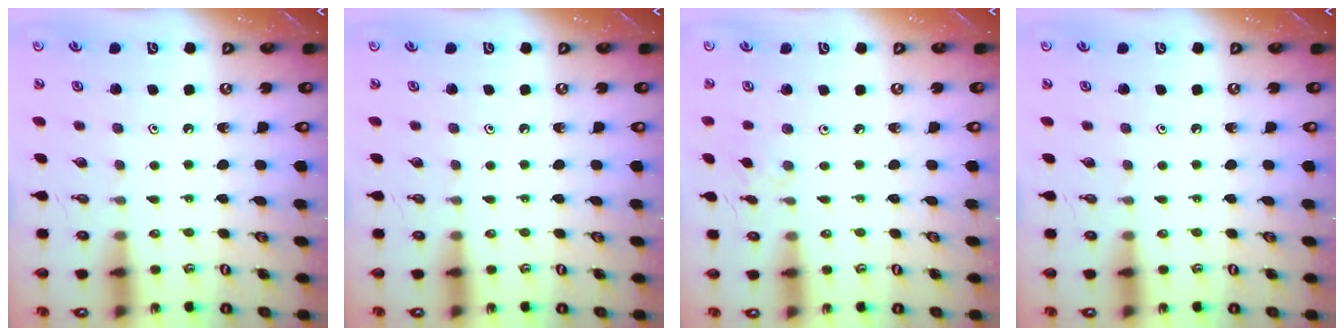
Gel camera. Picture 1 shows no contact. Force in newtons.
{"total": 0.0}
{"total": 1.9, "press": 1.9, "slide": 0.4}
{"total": 0.0}